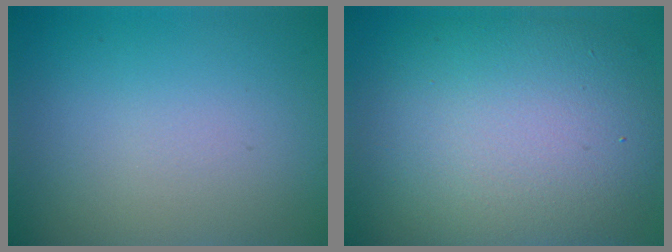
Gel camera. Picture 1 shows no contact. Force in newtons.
{"total": 12.1, "press": 12.0, "slide": 0.9}